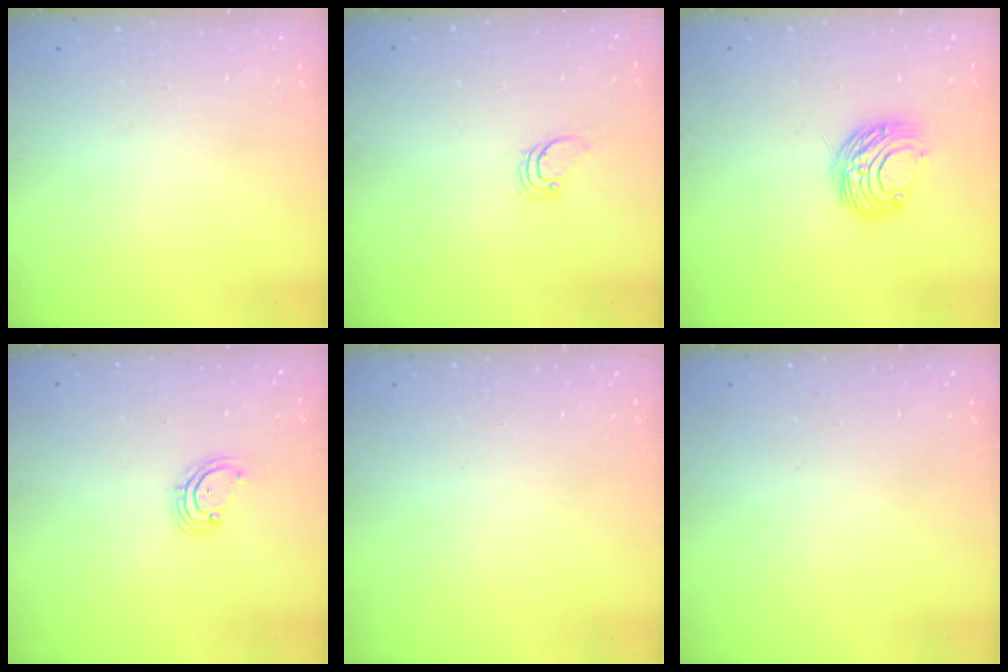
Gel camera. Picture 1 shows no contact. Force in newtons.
{"total": 0.9, "press": 0.9, "slide": 0.1}
{"total": 8.7, "press": 8.7, "slide": 0.6}
{"total": 2.0, "press": 2.0, "slide": 0.4}
{"total": 0.0}
{"total": 0.0}